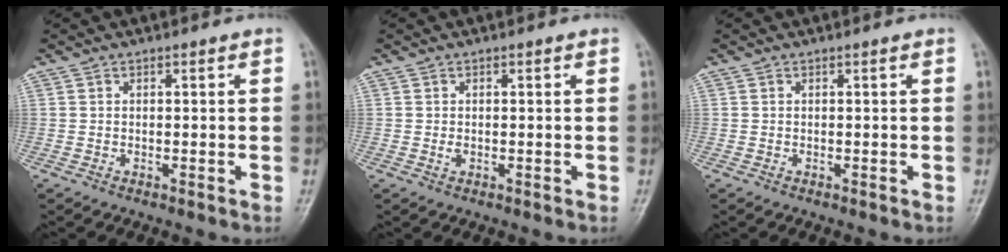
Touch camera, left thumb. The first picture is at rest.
{"total": 1.0, "force": [0.0, 0.7, 0.8], "torque": [-0.012, -0.001, -0.001]}
{"total": 0.0}